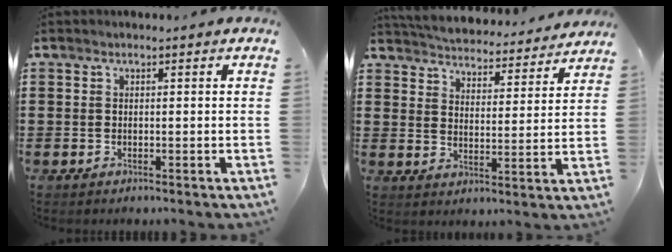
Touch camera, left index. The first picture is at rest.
{"total": 4.4, "force": [4.4, -0.1, -0.1], "torque": [-0.026, -0.041, 0.072]}